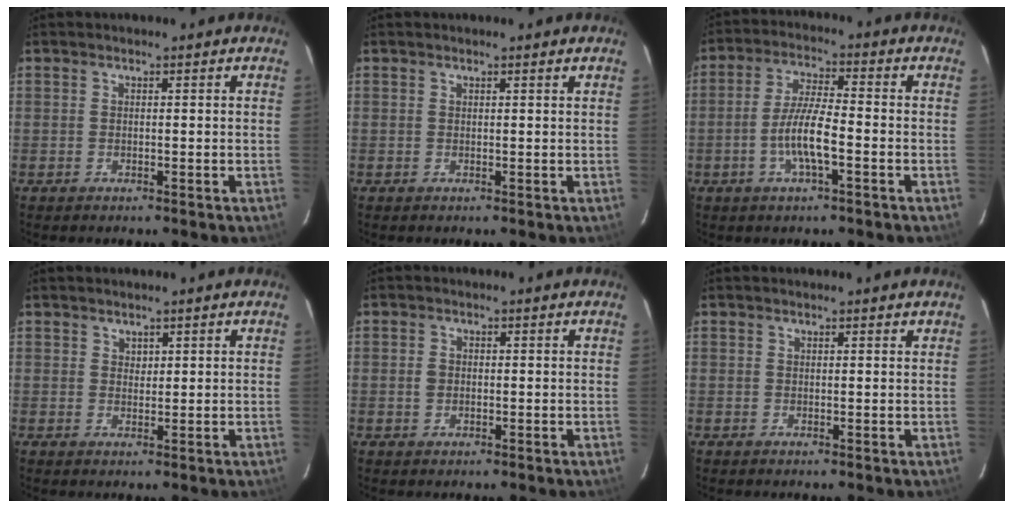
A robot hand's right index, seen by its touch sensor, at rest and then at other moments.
{"total": 0.8, "force": [0.8, -0.1, 0.3], "torque": [-0.011, -0.002, 0.006]}
{"total": 7.8, "force": [-2.7, 1.3, 7.2], "torque": [-0.146, 0.002, -0.051]}
{"total": 1.3, "force": [0.9, 0.9, 0.1], "torque": [0.001, 0.003, 0.016]}
{"total": 1.9, "force": [-0.2, 1.5, 1.1], "torque": [-0.022, 0.004, -0.004]}
{"total": 1.1, "force": [1.0, 0.4, 0.4], "torque": [-0.010, 0.005, 0.010]}